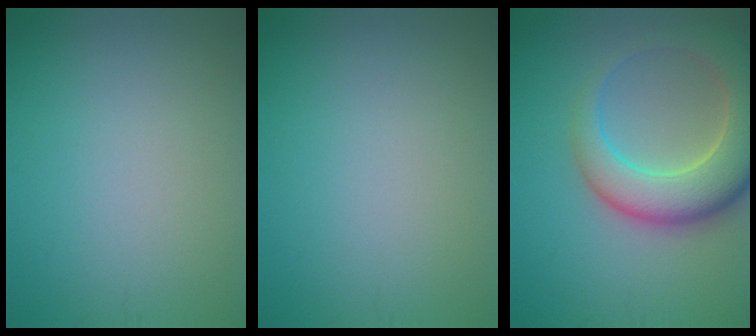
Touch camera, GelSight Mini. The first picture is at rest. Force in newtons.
{"total": 0.0}
{"total": 8.8, "press": 8.8, "slide": 0.7}